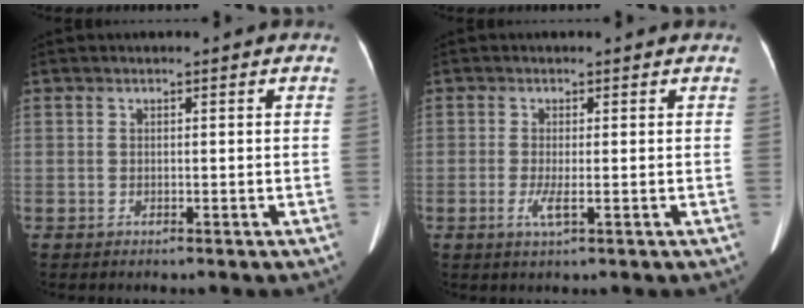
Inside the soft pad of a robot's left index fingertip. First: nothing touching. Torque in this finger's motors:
{"motor_torque": [0.05, 0.06, 0.02, 0.00]}